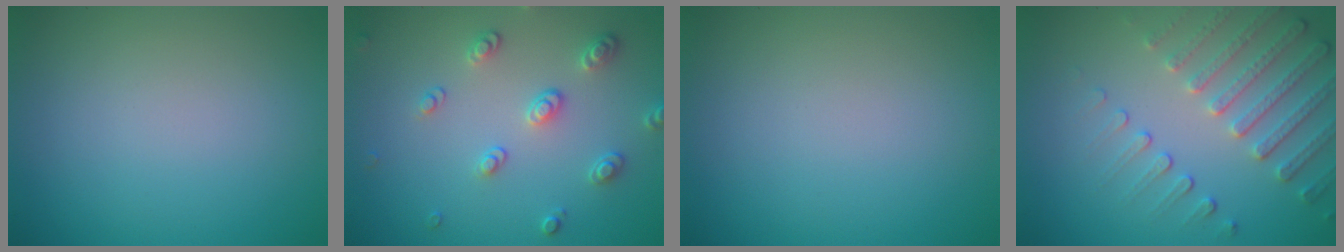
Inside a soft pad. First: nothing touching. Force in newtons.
{"total": 2.7, "press": 2.6, "slide": 0.4}
{"total": 0.0}
{"total": 4.7, "press": 3.6, "slide": 2.9}